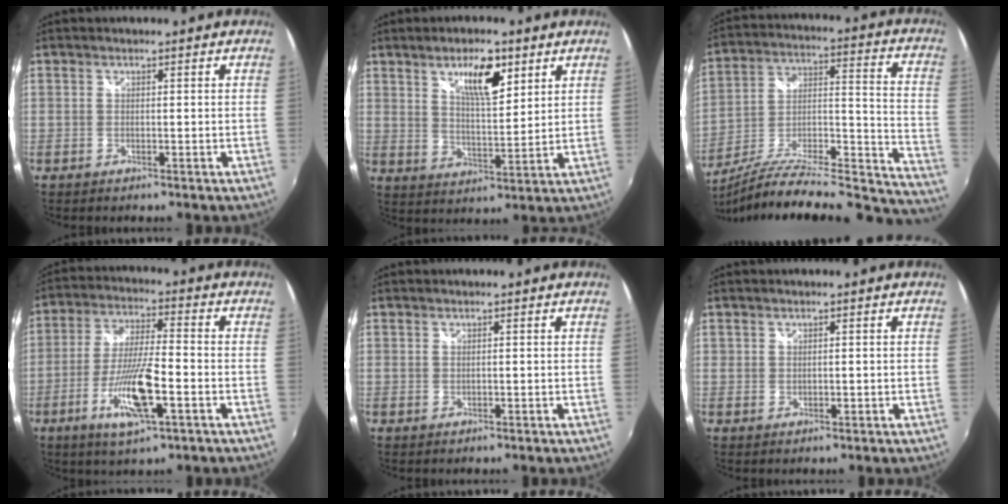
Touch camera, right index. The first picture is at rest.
{"total": 9.0, "force": [5.1, 3.0, 6.8], "torque": [-0.107, 0.001, 0.089]}
{"total": 27.1, "force": [-21.6, 4.6, 15.7], "torque": [-0.193, -0.028, -0.329]}
{"total": 12.4, "force": [-4.8, 2.4, 11.1], "torque": [-0.226, -0.011, -0.090]}
{"total": 0.0}
{"total": 0.7, "force": [0.1, 0.5, 0.5], "torque": [-0.007, -0.001, 0.002]}